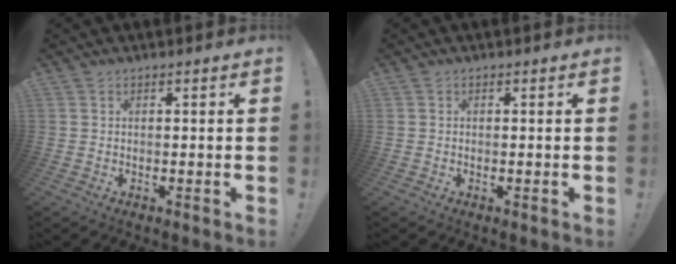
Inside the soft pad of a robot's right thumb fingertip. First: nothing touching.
{"total": 0.0}